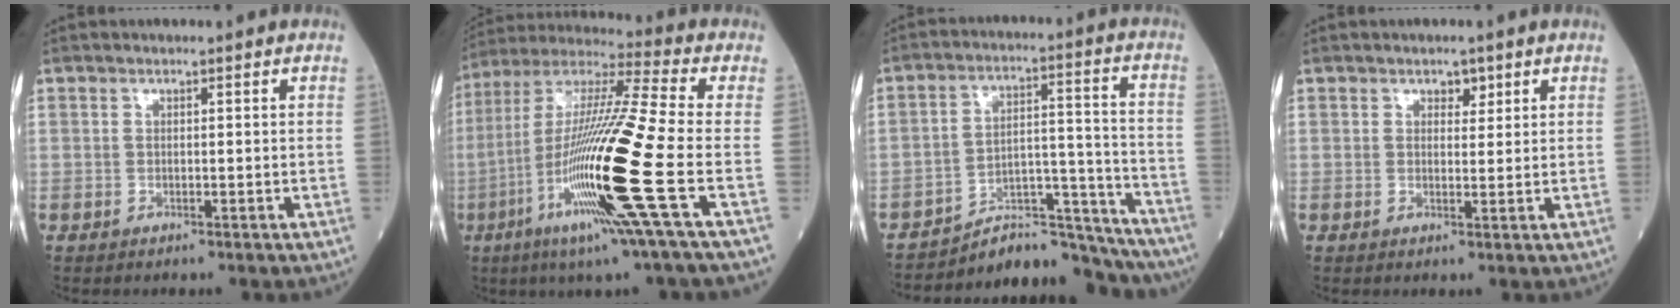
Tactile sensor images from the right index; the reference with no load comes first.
{"total": 21.5, "force": [-6.5, -1.1, 20.5], "torque": [-0.423, -0.037, -0.138]}
{"total": 14.1, "force": [-13.9, 1.6, 1.6], "torque": [-0.010, 0.060, -0.210]}
{"total": 1.8, "force": [1.1, 1.1, 0.9], "torque": [-0.008, -0.001, 0.016]}